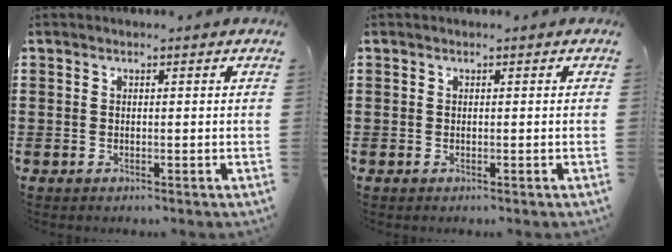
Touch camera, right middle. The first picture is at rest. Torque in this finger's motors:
{"motor_torque": [0.00, 0.00, 0.00, 0.00]}